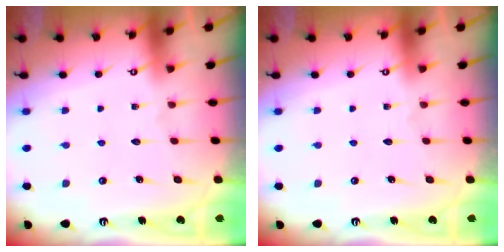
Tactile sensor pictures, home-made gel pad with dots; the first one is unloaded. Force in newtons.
{"total": 0.0}